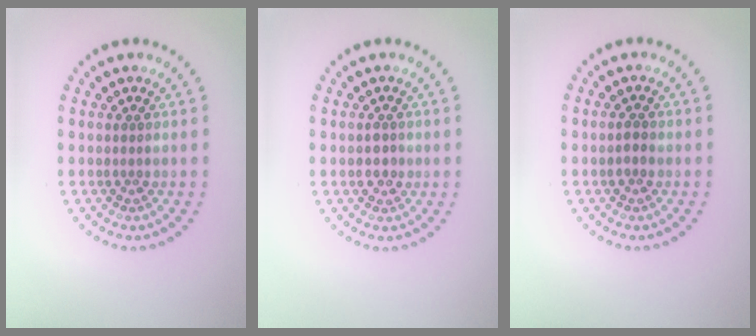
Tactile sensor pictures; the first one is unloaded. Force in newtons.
{"total": 1.2, "press": 1.2, "slide": 0.1}
{"total": 1.2, "press": 1.2, "slide": 0.2}